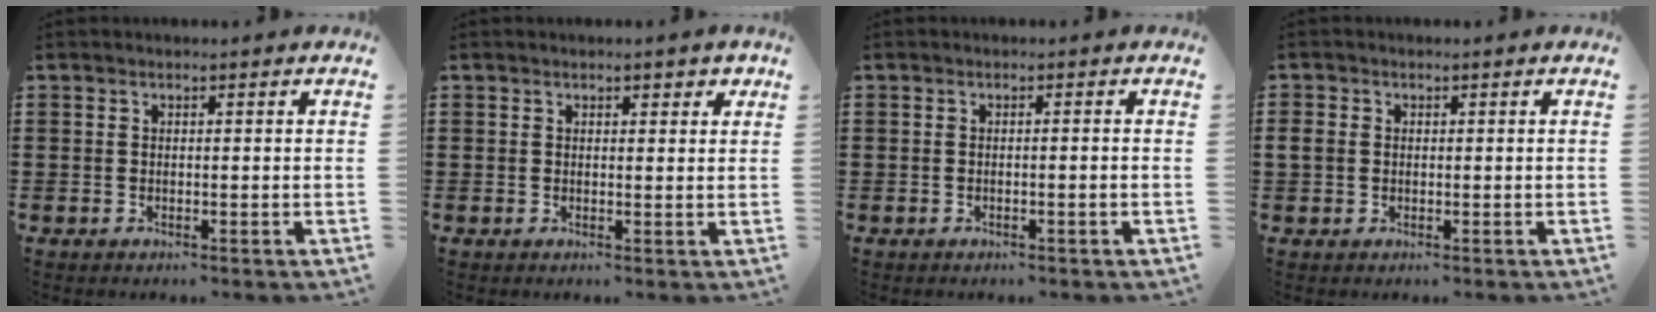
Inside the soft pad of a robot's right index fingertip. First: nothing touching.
{"total": 1.4, "force": [0.9, 0.9, 0.5], "torque": [0.003, 0.000, 0.014]}
{"total": 0.9, "force": [-0.5, -0.3, 0.7], "torque": [-0.010, -0.004, -0.010]}
{"total": 1.7, "force": [0.0, 1.5, 0.9], "torque": [-0.028, 0.003, -0.004]}